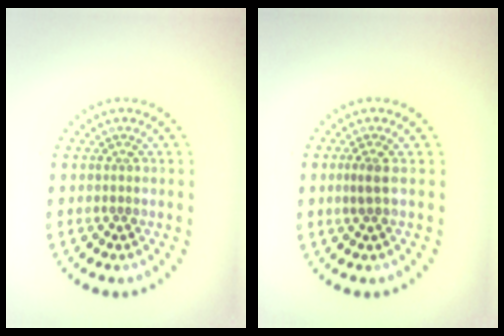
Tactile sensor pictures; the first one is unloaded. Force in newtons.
{"total": 1.3, "press": 1.0, "slide": 0.9}